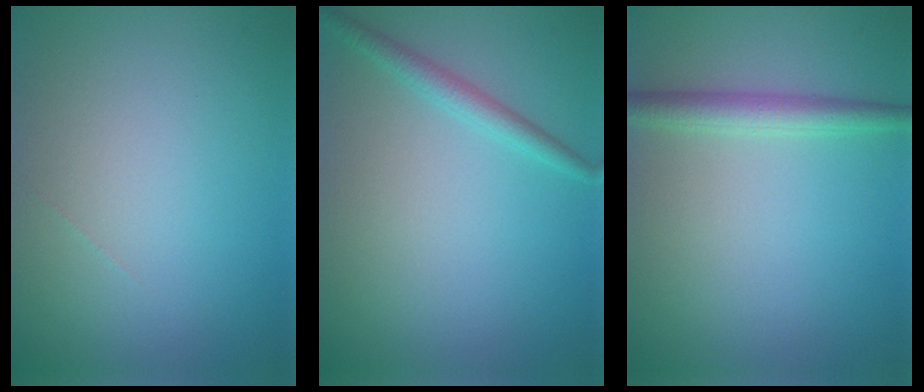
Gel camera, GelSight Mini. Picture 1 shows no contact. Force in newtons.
{"total": 1.8, "press": 1.8, "slide": 0.0}
{"total": 2.4, "press": 2.4, "slide": 0.0}